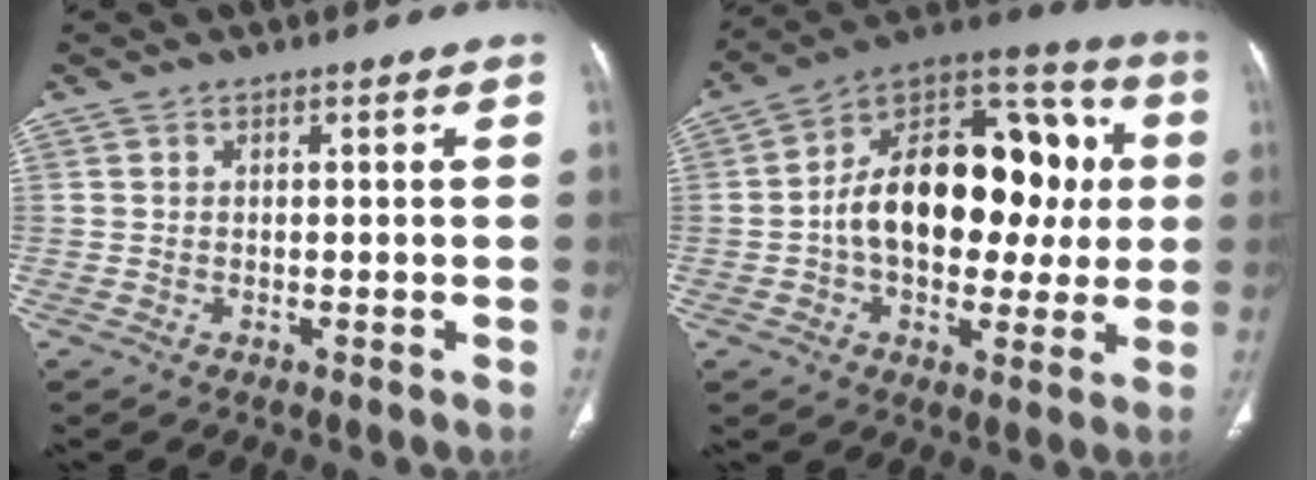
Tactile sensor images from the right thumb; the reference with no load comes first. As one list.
[{"total": 24.8, "force": [1.1, 15.3, 19.5], "torque": [-0.265, 0.043, 0.014]}]